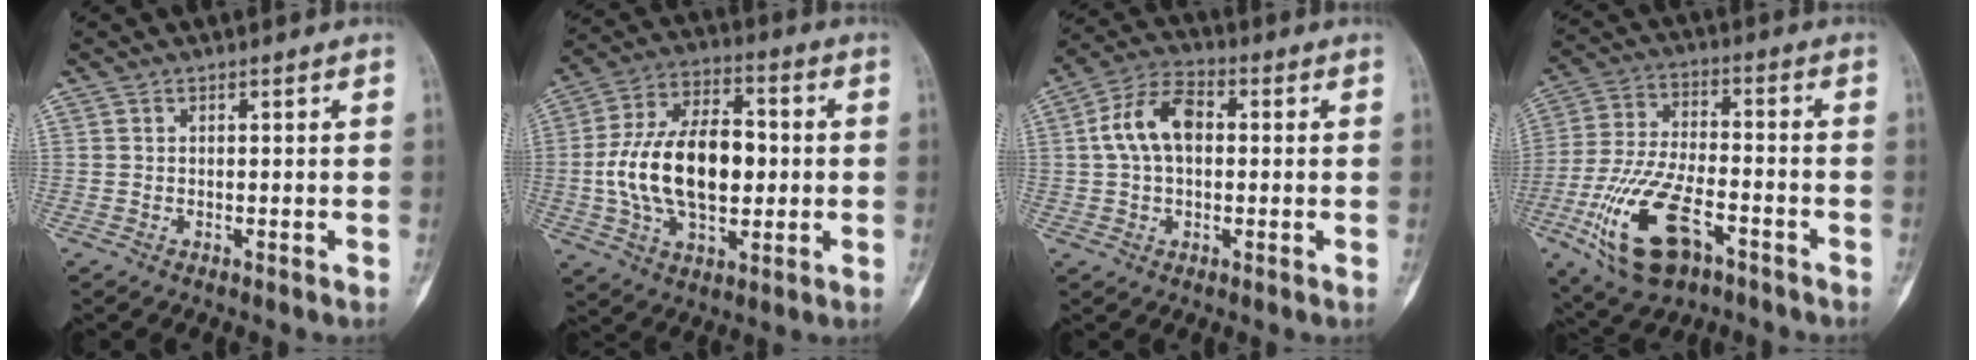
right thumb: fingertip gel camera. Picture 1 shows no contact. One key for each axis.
{"total": 19.1, "fx": -0.5, "fy": 11.0, "fz": 15.7, "tx": -0.273, "ty": 0.023, "tz": -0.007}
{"total": 9.9, "fx": 1.0, "fy": 6.1, "fz": 7.6, "tx": -0.144, "ty": 0.027, "tz": 0.013}
{"total": 17.4, "fx": -7.8, "fy": 8.0, "fz": 13.3, "tx": -0.266, "ty": 0.023, "tz": -0.138}